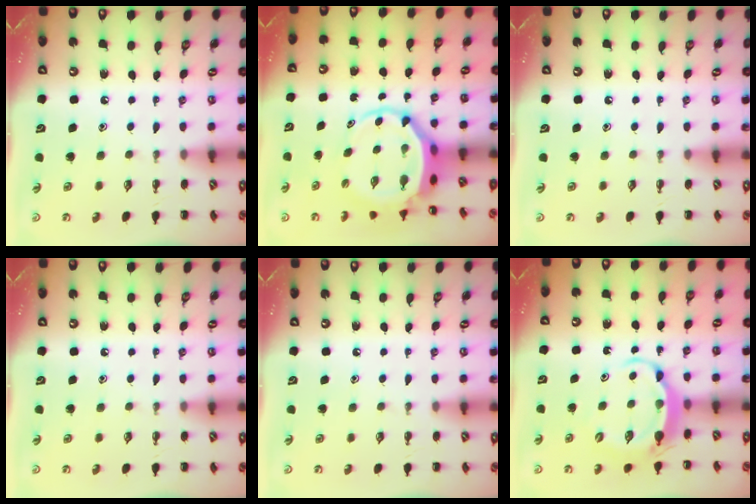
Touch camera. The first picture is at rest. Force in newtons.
{"total": 5.3, "press": 5.0, "slide": 1.7}
{"total": 0.0}
{"total": 0.0}
{"total": 0.0}
{"total": 5.8, "press": 5.8, "slide": 0.5}